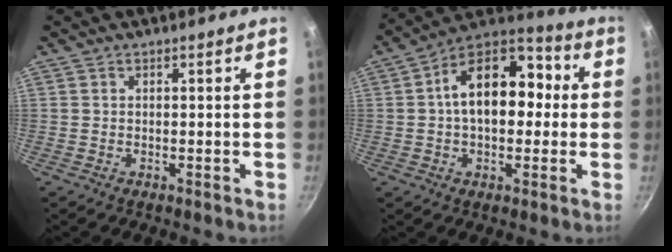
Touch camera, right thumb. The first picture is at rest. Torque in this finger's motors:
{"motor_torque": [0.36, 2.94, 1.54, -0.22, 0.43]}